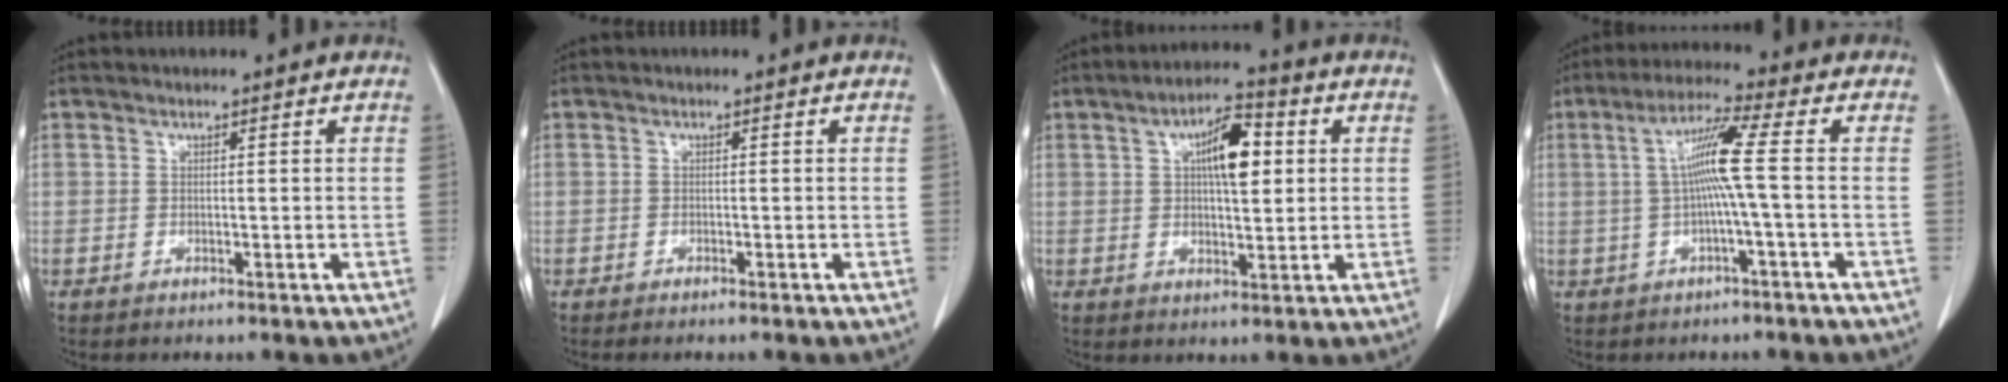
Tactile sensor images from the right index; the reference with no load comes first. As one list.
[{"total": 1.1, "force": [-0.9, 0.0, 0.6], "torque": [-0.012, -0.002, -0.011]}, {"total": 8.4, "force": [2.1, 2.7, 7.7], "torque": [-0.127, 0.015, 0.033]}, {"total": 7.4, "force": [0.1, -1.2, 7.3], "torque": [-0.137, 0.014, 0.004]}]